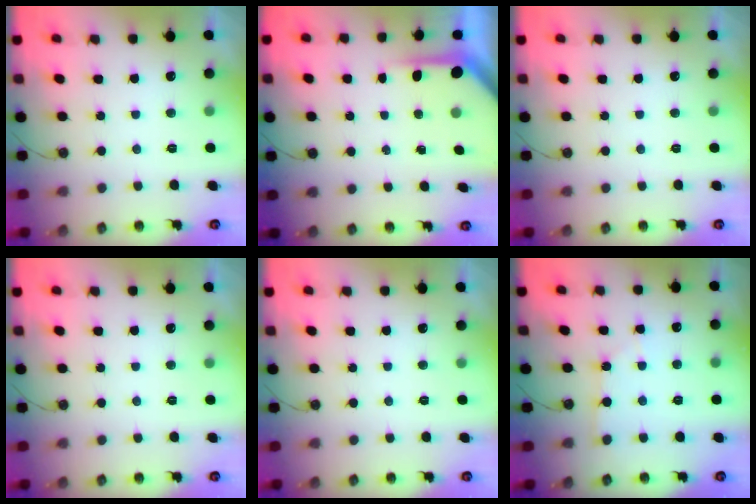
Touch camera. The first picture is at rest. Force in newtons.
{"total": 4.0, "press": 4.0, "slide": 0.4}
{"total": 0.0}
{"total": 0.0}
{"total": 0.0}
{"total": 3.8, "press": 3.8, "slide": 0.4}